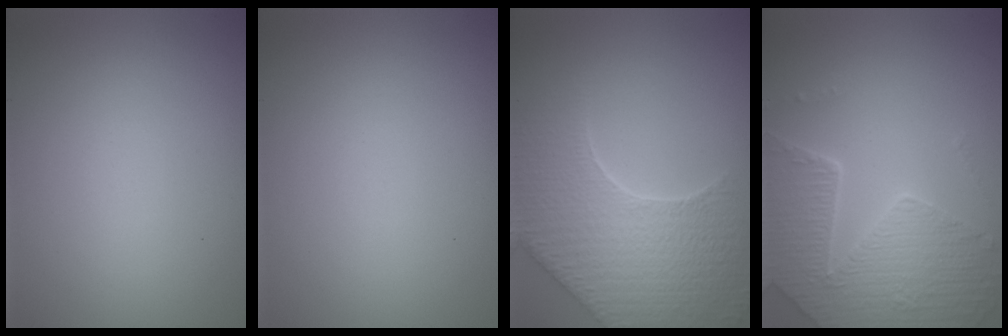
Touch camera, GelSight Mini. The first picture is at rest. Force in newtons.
{"total": 0.0}
{"total": 8.3, "press": 6.4, "slide": 5.2}
{"total": 6.1, "press": 5.0, "slide": 3.4}